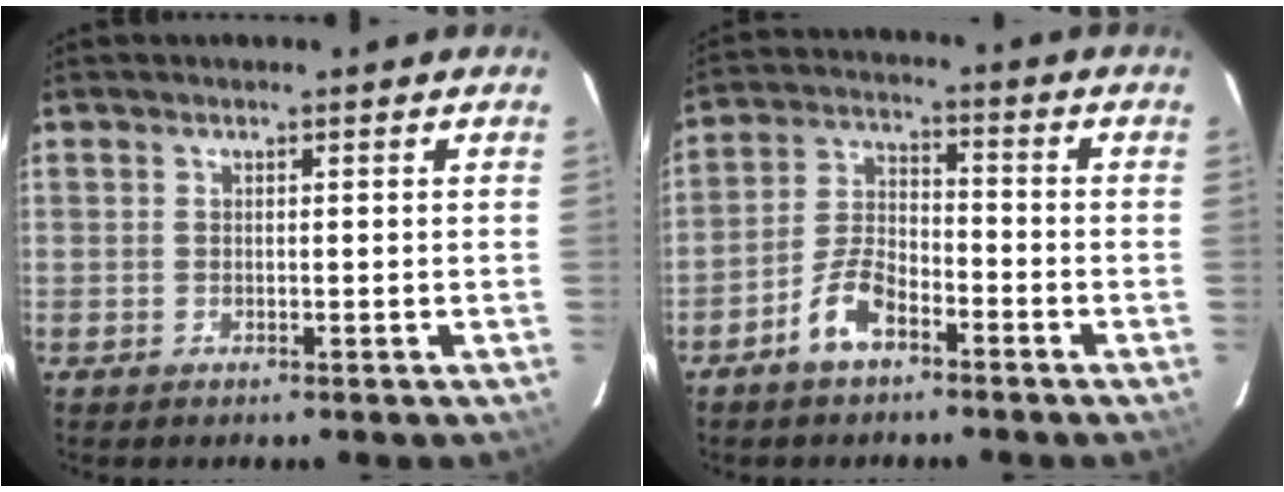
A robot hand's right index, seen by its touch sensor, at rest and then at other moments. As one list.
[{"total": 7.6, "force": [-5.0, 3.2, 4.7], "torque": [-0.106, 0.014, -0.095]}]